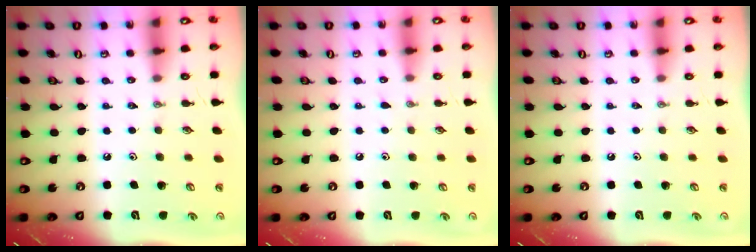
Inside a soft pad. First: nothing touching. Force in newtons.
{"total": 3.2, "press": 3.2, "slide": 0.4}
{"total": 0.0}